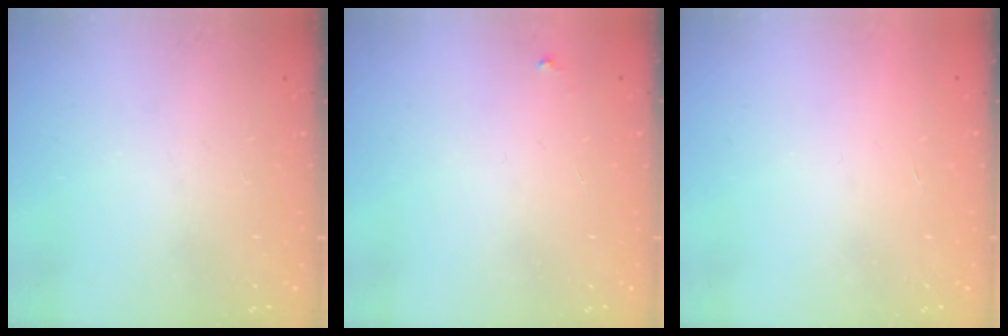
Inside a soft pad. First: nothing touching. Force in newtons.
{"total": 2.2, "press": 2.2, "slide": 0.1}
{"total": 1.7, "press": 1.7, "slide": 0.1}